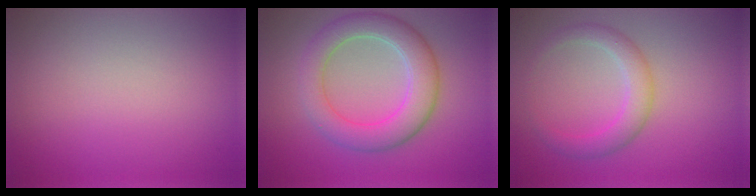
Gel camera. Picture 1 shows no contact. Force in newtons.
{"total": 5.5, "press": 5.5, "slide": 0.0}
{"total": 2.8, "press": 2.8, "slide": 0.1}